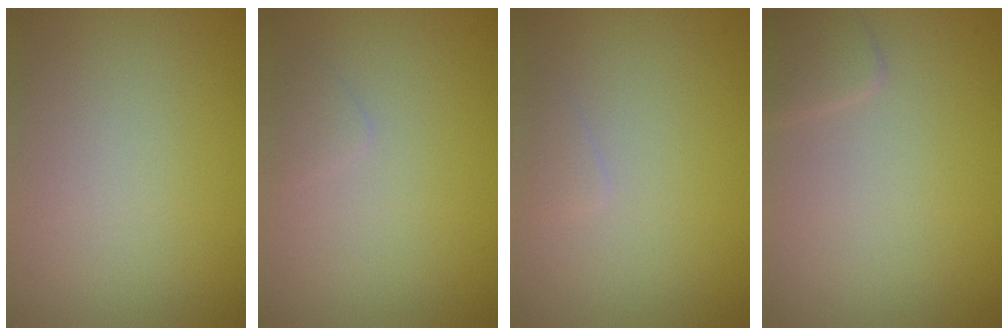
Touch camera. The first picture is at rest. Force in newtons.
{"total": 0.7, "press": 0.7, "slide": 0.0}
{"total": 0.6, "press": 0.6, "slide": 0.1}
{"total": 1.4, "press": 1.4, "slide": 0.1}